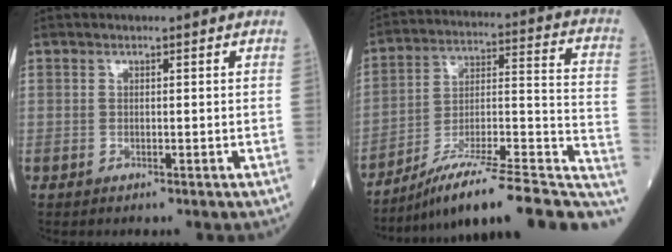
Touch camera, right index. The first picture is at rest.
{"total": 22.2, "force": [-17.0, 2.4, 14.2], "torque": [-0.157, 0.030, -0.268]}